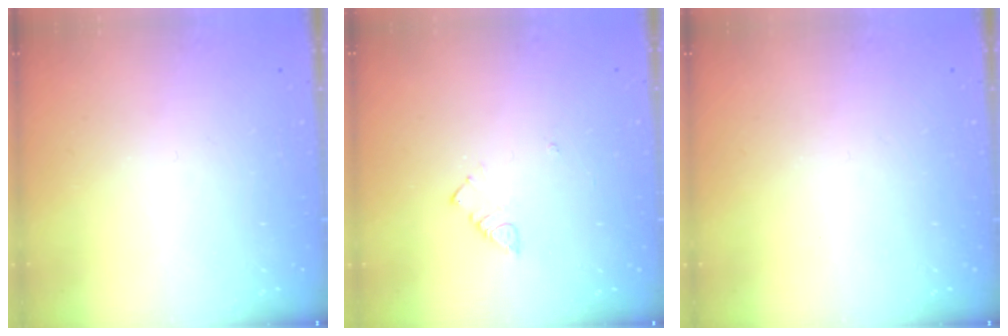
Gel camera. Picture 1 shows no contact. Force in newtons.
{"total": 3.0, "press": 2.9, "slide": 0.4}
{"total": 0.0}